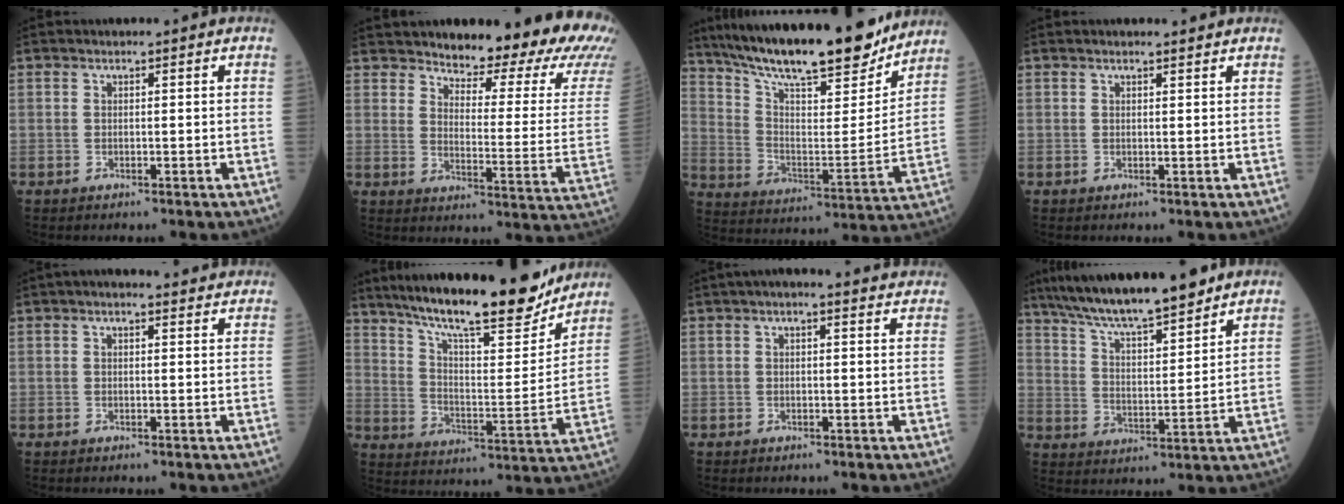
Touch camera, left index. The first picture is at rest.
{"total": 20.5, "force": [17.9, 3.2, 9.4], "torque": [-0.118, -0.083, 0.209]}
{"total": 24.3, "force": [20.8, 4.0, 11.9], "torque": [-0.206, -0.008, 0.317]}
{"total": 1.5, "force": [1.5, 0.1, 0.4], "torque": [-0.011, 0.005, 0.021]}
{"total": 4.5, "force": [3.8, 1.2, 2.2], "torque": [-0.034, 0.028, 0.044]}
{"total": 22.7, "force": [19.2, 3.4, 11.6], "torque": [-0.194, -0.001, 0.288]}
{"total": 6.7, "force": [5.5, 1.4, 3.6], "torque": [-0.050, 0.032, 0.061]}
{"total": 16.0, "force": [13.6, 2.0, 8.2], "torque": [-0.139, 0.017, 0.232]}